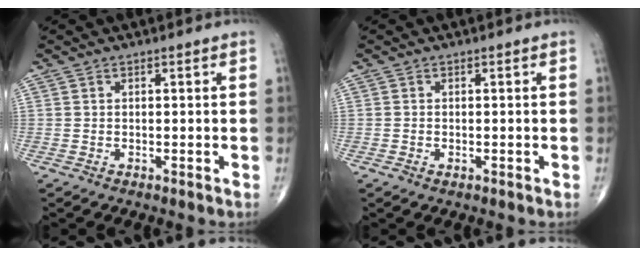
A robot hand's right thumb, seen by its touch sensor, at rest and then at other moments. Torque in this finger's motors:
{"motor_torque": [-0.29, 0.12, -0.19, 0.00, -0.04]}